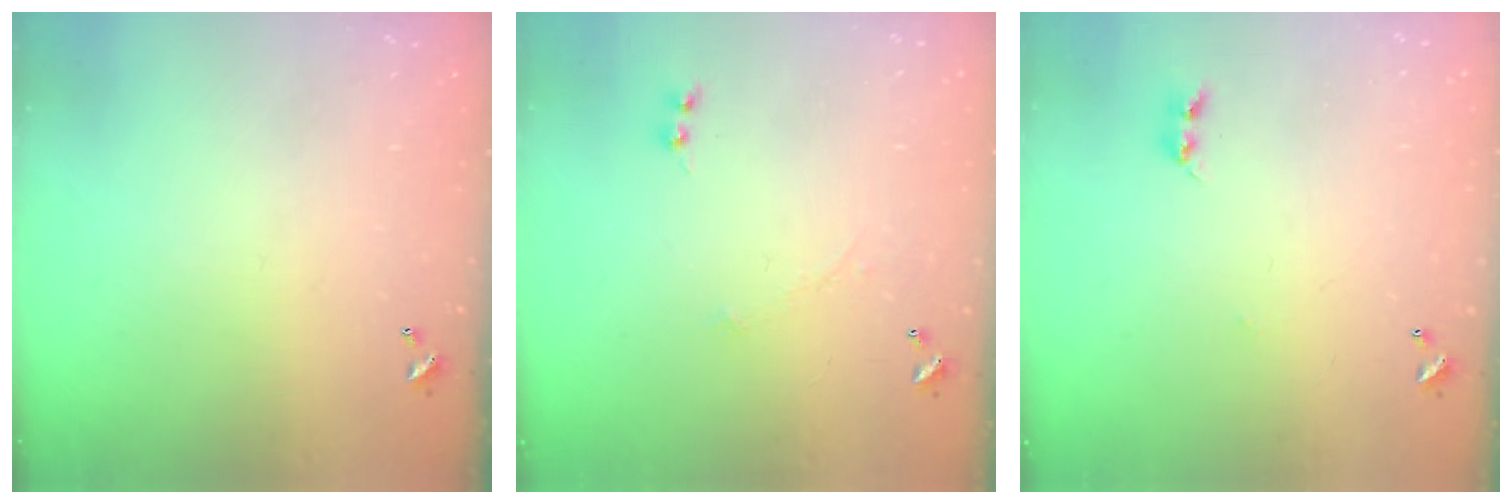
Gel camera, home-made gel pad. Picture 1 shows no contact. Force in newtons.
{"total": 0.0}
{"total": 2.2, "press": 2.2, "slide": 0.4}